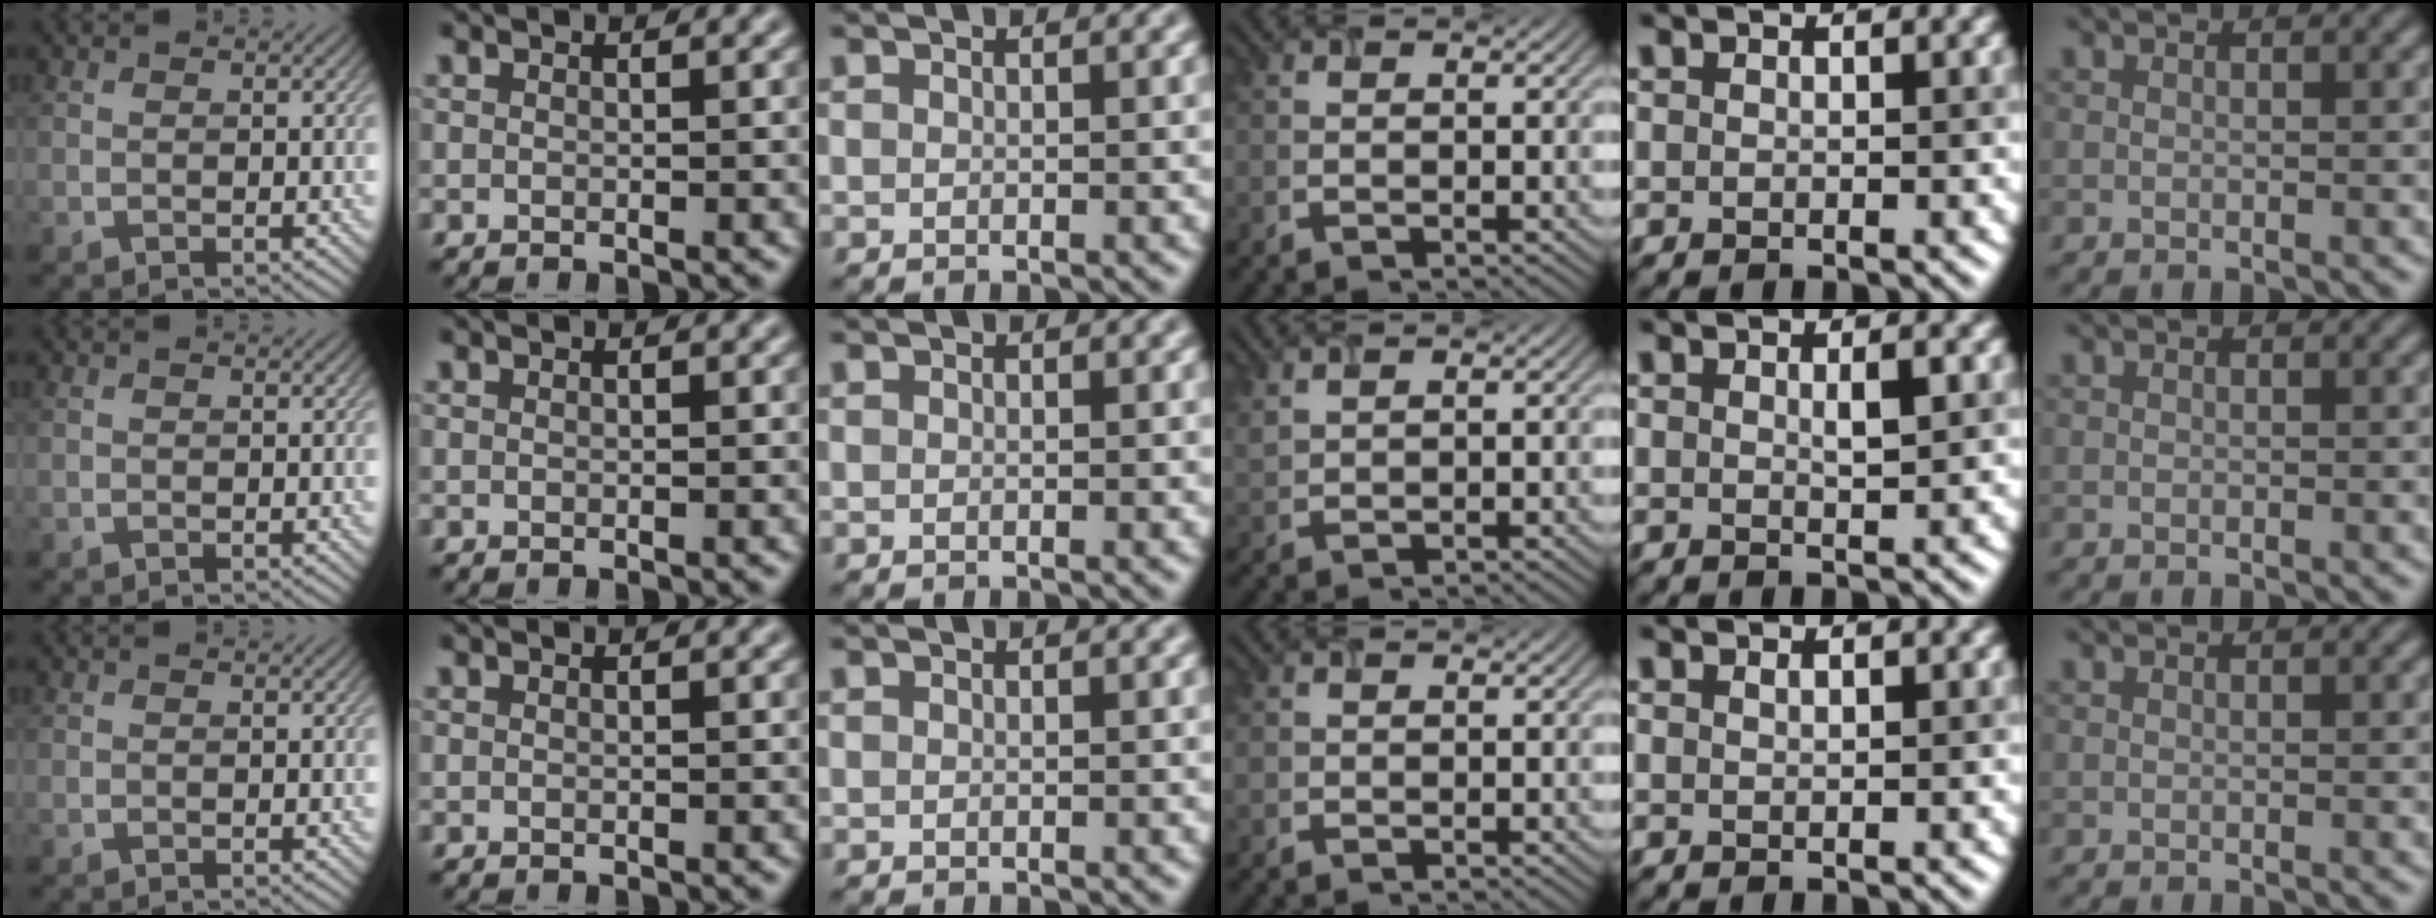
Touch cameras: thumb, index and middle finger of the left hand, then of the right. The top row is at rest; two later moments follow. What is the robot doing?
{"motion": "close", "object": "airpods case & airpods"}